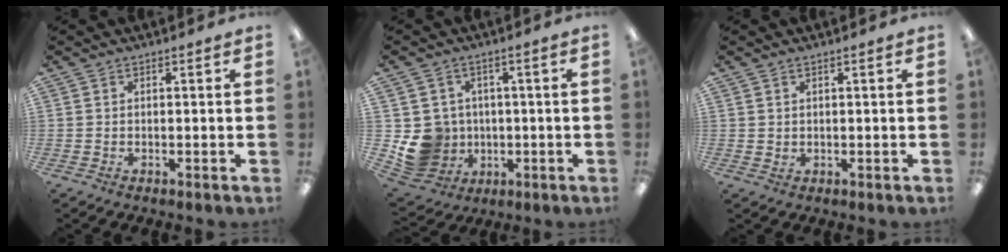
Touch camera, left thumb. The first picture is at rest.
{"total": 9.2, "force": [-0.6, 8.9, 2.2], "torque": [-0.078, -0.001, 0.000]}
{"total": 0.8, "force": [0.7, 0.4, 0.3], "torque": [-0.005, 0.001, 0.012]}